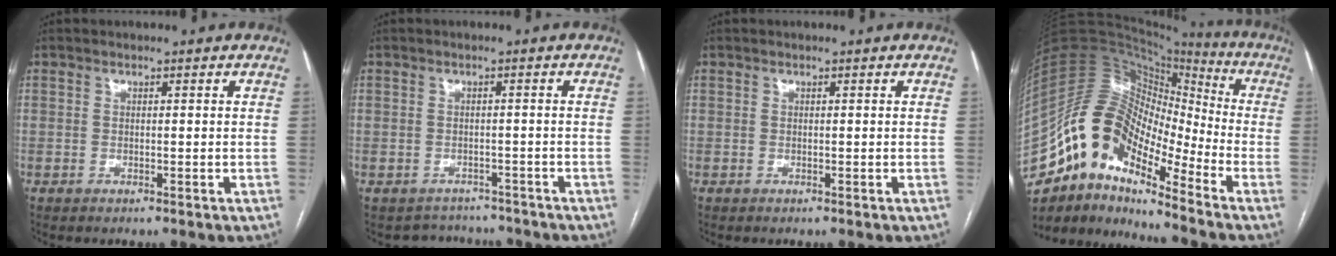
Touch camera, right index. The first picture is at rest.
{"total": 4.6, "force": [-3.9, 2.3, -1.0], "torque": [0.015, 0.020, -0.053]}
{"total": 0.0}
{"total": 17.2, "force": [-11.4, 6.6, 11.1], "torque": [-0.199, 0.058, -0.205]}